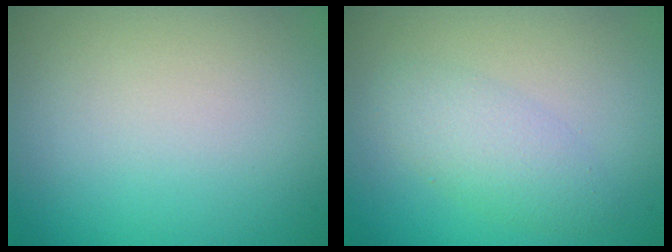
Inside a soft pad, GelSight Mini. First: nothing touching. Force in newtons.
{"total": 2.8, "press": 2.8, "slide": 0.1}